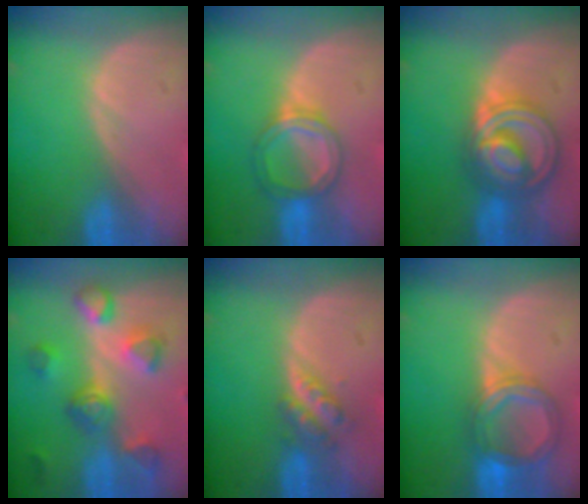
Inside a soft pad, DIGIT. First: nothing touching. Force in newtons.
{"total": 5.5, "press": 5.2, "slide": 1.8}
{"total": 8.3, "press": 8.3, "slide": 0.6}
{"total": 8.1, "press": 7.8, "slide": 2.3}
{"total": 4.1, "press": 3.6, "slide": 2.1}
{"total": 5.9, "press": 5.9, "slide": 0.8}